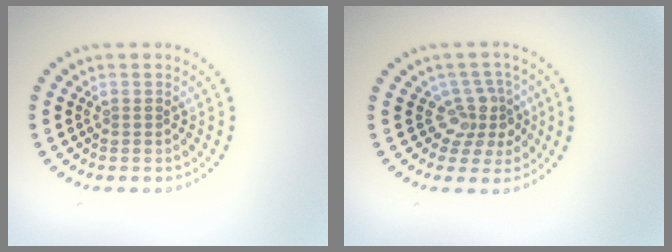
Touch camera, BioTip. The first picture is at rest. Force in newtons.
{"total": 3.1, "press": 2.3, "slide": 2.1}